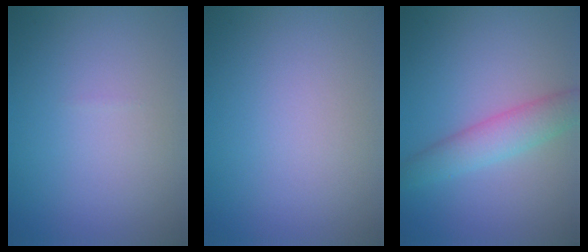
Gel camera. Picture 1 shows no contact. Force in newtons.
{"total": 0.0}
{"total": 3.6, "press": 3.6, "slide": 0.1}